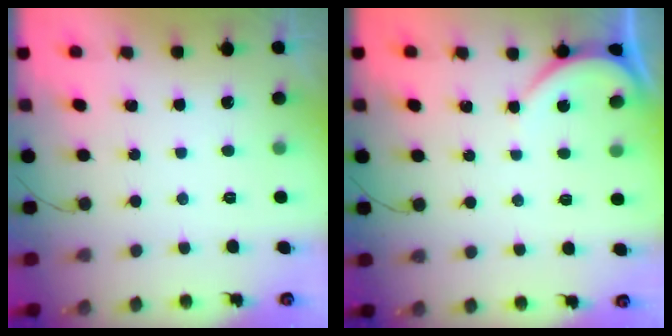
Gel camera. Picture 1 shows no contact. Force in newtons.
{"total": 3.0, "press": 3.0, "slide": 0.5}